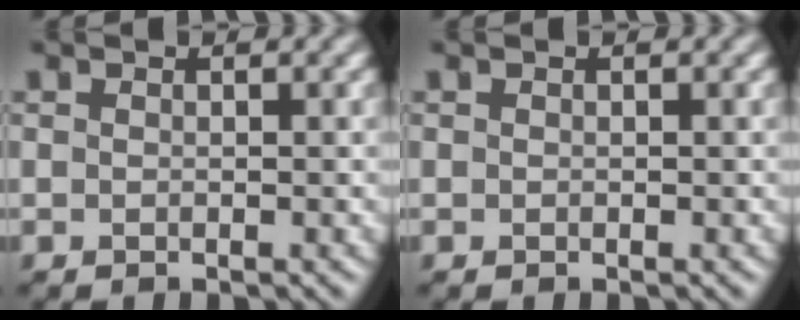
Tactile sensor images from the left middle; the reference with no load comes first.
{"total": 0.0}